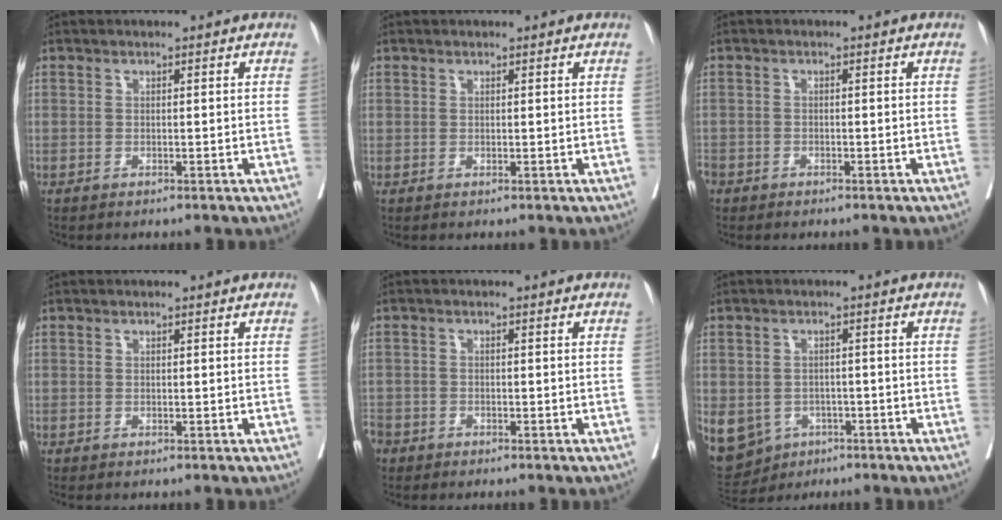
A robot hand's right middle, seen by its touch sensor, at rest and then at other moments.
{"total": 0.7, "force": [0.4, 0.6, 0.0], "torque": [0.007, 0.002, 0.005]}
{"total": 3.2, "force": [-2.3, 2.1, 0.7], "torque": [-0.024, -0.002, -0.047]}
{"total": 0.0}
{"total": 4.2, "force": [-3.2, 2.7, 0.8], "torque": [-0.027, 0.000, -0.064]}
{"total": 19.2, "force": [-8.3, 15.7, 7.3], "torque": [-0.253, -0.005, -0.109]}